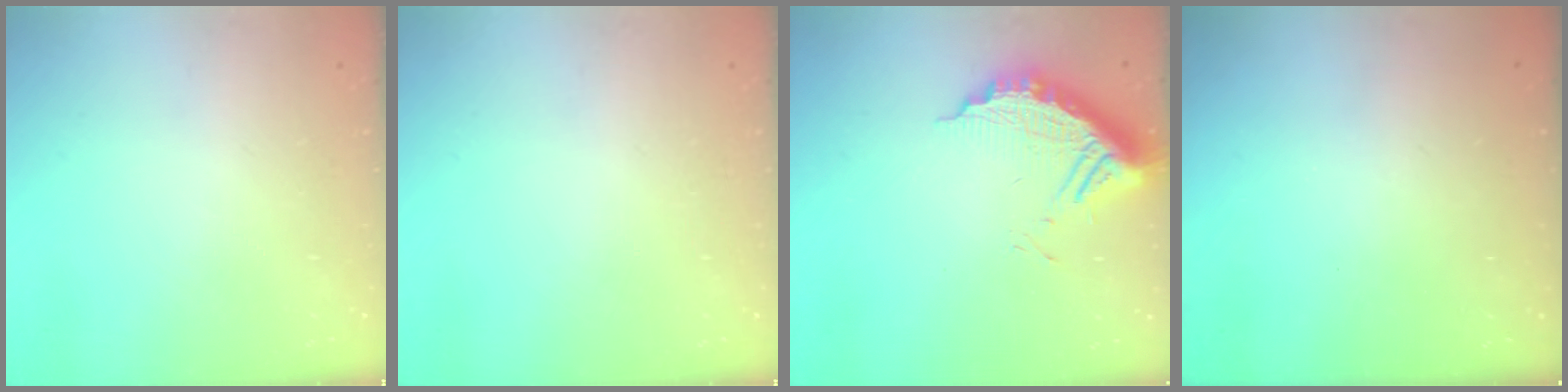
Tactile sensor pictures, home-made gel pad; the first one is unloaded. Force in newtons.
{"total": 0.0}
{"total": 11.0, "press": 11.0, "slide": 1.0}
{"total": 3.0, "press": 3.0, "slide": 0.1}